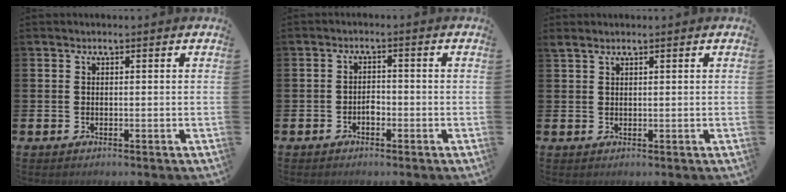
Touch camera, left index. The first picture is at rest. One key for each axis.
{"total": 1.5, "fx": -0.9, "fy": 1.0, "fz": 0.7, "tx": -0.014, "ty": 0.003, "tz": -0.019}
{"total": 1.2, "fx": 1.1, "fy": 0.3, "fz": 0.4, "tx": -0.007, "ty": 0.001, "tz": 0.019}